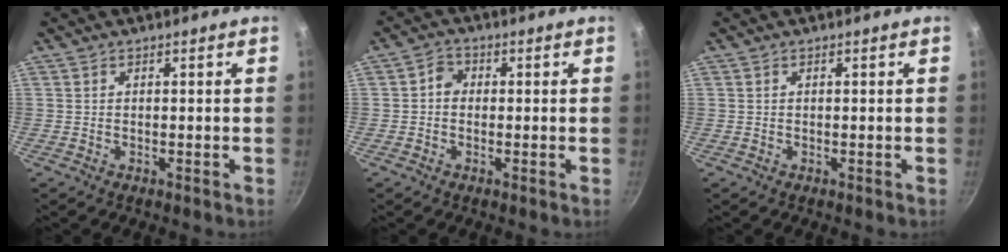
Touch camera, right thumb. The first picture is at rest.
{"total": 2.8, "force": [-0.1, 2.5, 1.4], "torque": [-0.013, 0.010, -0.011]}
{"total": 0.0}